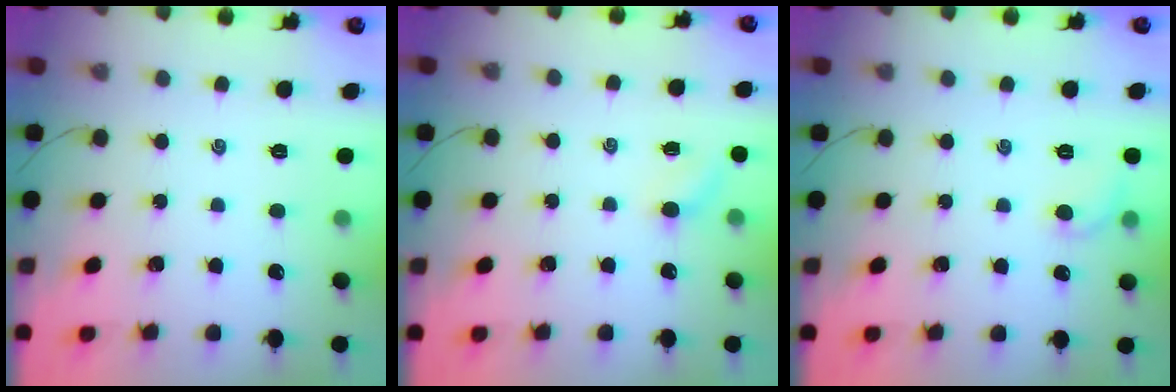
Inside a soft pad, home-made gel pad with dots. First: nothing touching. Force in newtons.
{"total": 4.4, "press": 4.3, "slide": 1.1}
{"total": 5.4, "press": 5.3, "slide": 1.3}